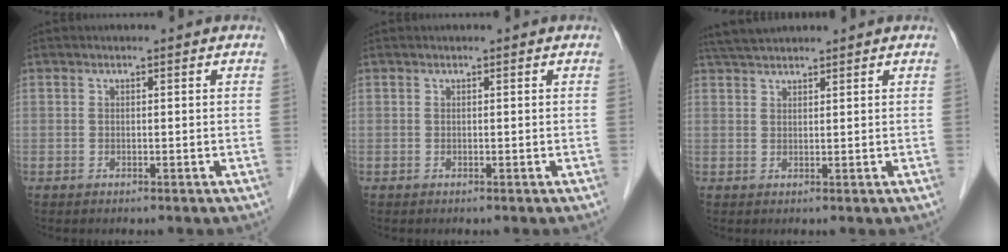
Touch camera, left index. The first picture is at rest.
{"total": 0.0}
{"total": 3.8, "force": [3.5, 0.4, 1.3], "torque": [-0.029, 0.022, 0.070]}